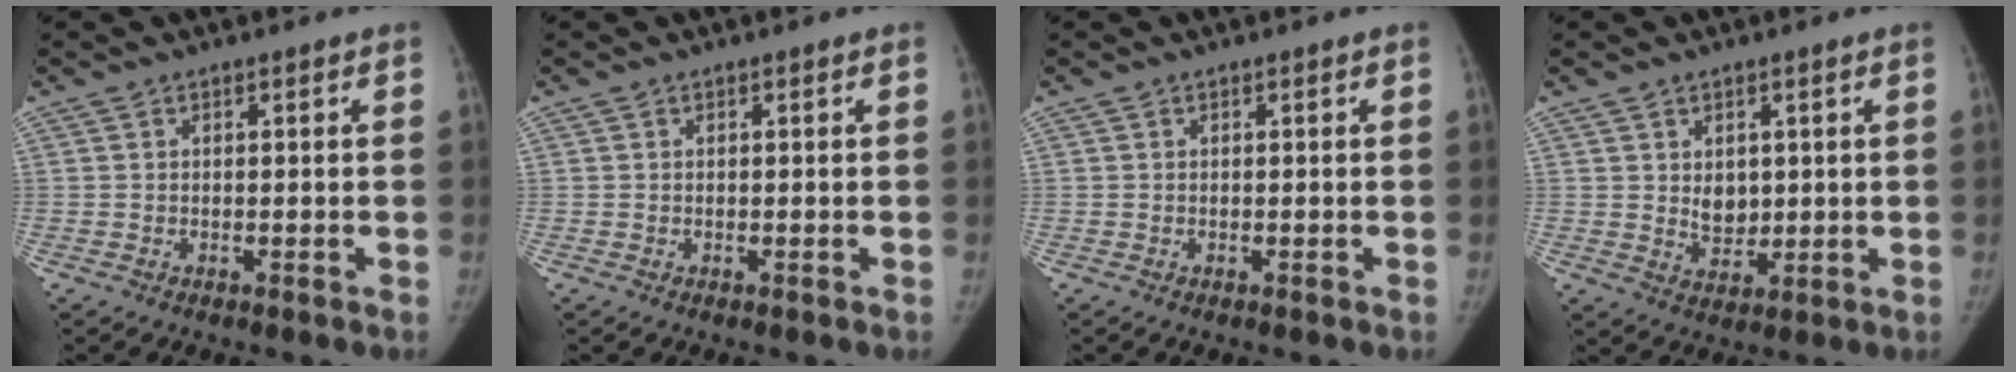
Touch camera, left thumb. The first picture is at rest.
{"total": 0.0}
{"total": 0.0}
{"total": 4.6, "force": [0.9, 3.5, 2.7], "torque": [-0.020, -0.013, 0.025]}